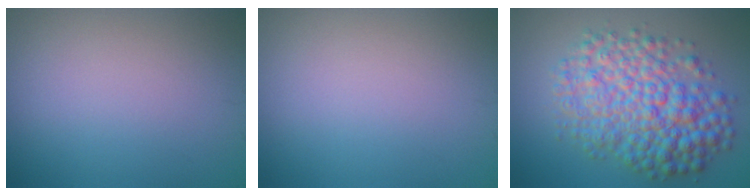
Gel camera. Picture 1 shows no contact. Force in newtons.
{"total": 0.0}
{"total": 8.2, "press": 8.2, "slide": 0.1}